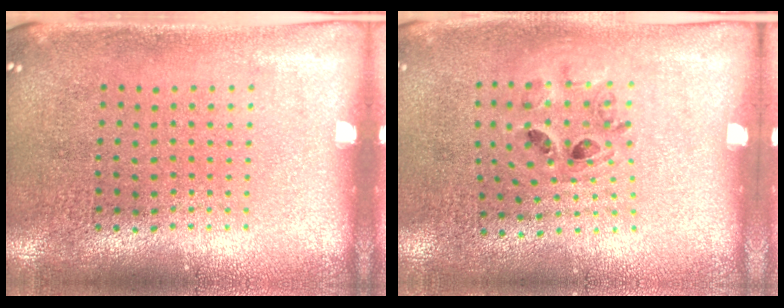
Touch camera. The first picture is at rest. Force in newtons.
{"total": 1.0, "press": 0.8, "slide": 0.5}